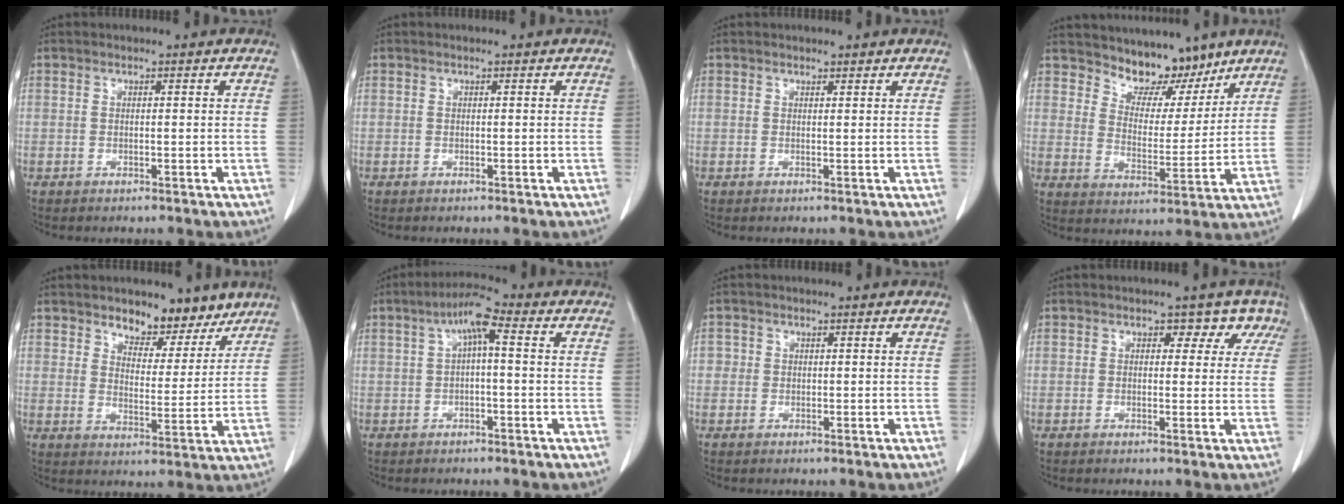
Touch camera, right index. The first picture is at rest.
{"total": 0.0}
{"total": 0.9, "force": [0.8, 0.3, 0.1], "torque": [-0.006, 0.003, 0.013]}
{"total": 8.5, "force": [7.2, 3.9, 2.4], "torque": [-0.027, 0.000, 0.122]}
{"total": 7.9, "force": [6.2, 3.7, 3.0], "torque": [-0.025, -0.007, 0.096]}
{"total": 5.5, "force": [1.2, 1.1, 5.2], "torque": [-0.098, 0.024, 0.018]}
{"total": 1.1, "force": [0.1, 1.1, 0.1], "torque": [0.011, 0.004, -0.002]}
{"total": 4.1, "force": [2.4, 3.0, 1.4], "torque": [0.002, 0.003, 0.011]}